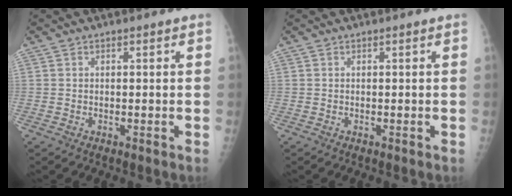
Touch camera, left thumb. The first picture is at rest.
{"total": 0.0}